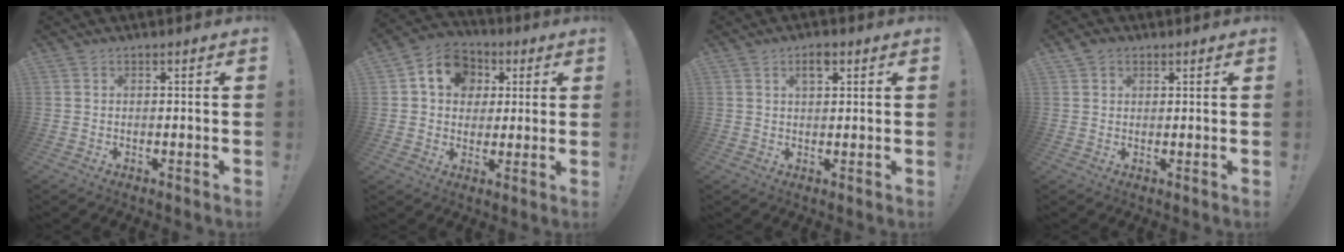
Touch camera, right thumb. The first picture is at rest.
{"total": 11.9, "force": [3.4, 10.0, 5.5], "torque": [-0.080, -0.003, 0.069]}
{"total": 3.6, "force": [1.7, 1.7, 2.6], "torque": [-0.037, -0.003, 0.026]}
{"total": 2.6, "force": [1.6, 1.9, 0.7], "torque": [-0.013, -0.004, 0.030]}